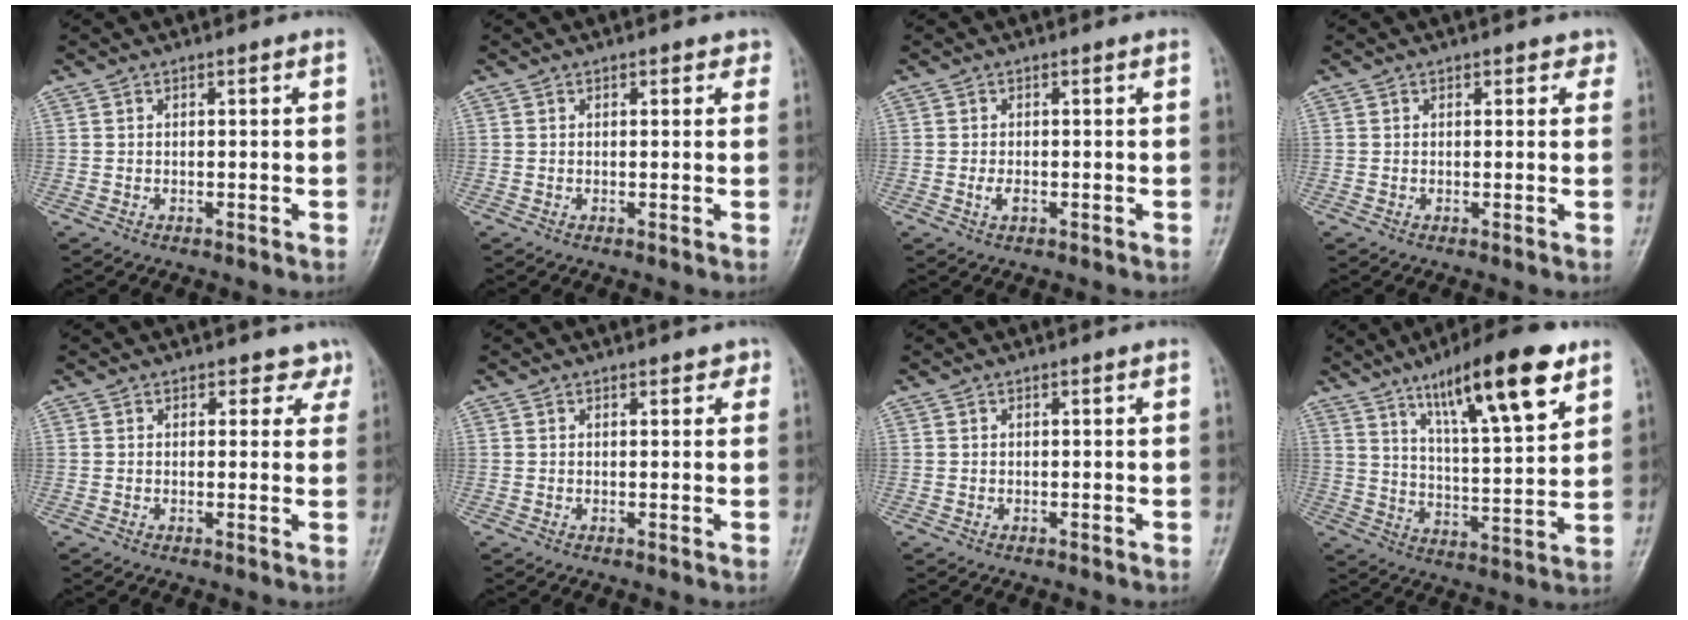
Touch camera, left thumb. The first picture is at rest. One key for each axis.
{"total": 1.5, "fx": 1.0, "fy": 1.0, "fz": 0.5, "tx": 0.012, "ty": -0.003, "tz": 0.006}
{"total": 1.6, "fx": -0.2, "fy": 0.8, "fz": 1.3, "tx": -0.023, "ty": -0.002, "tz": -0.004}
{"total": 1.8, "fx": 1.2, "fy": 1.2, "fz": 0.6, "tx": 0.017, "ty": -0.004, "tz": 0.008}
{"total": 3.0, "fx": 2.3, "fy": 2.0, "fz": 0.1, "tx": 0.029, "ty": -0.013, "tz": 0.009}
{"total": 1.7, "fx": 1.2, "fy": 1.0, "fz": 0.6, "tx": 0.012, "ty": -0.004, "tz": 0.008}
{"total": 0.0}
{"total": 18.6, "fx": 10.8, "fy": 4.2, "fz": 14.6, "tx": -0.212, "ty": -0.046, "tz": 0.178}